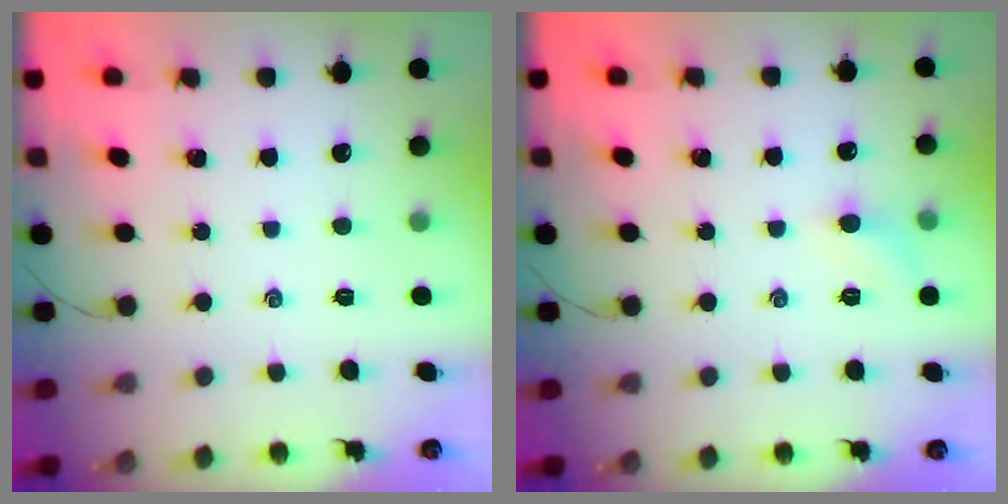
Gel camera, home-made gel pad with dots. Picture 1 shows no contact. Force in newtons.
{"total": 5.1, "press": 4.8, "slide": 1.7}